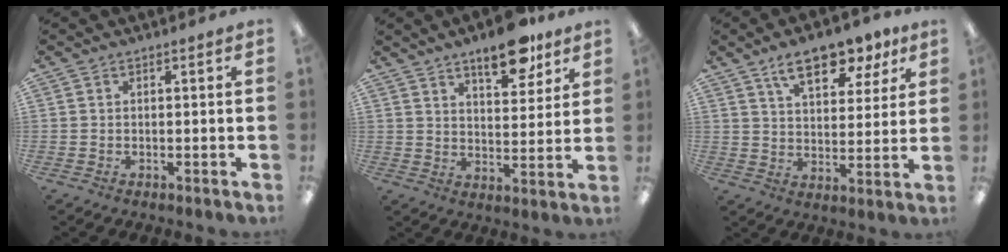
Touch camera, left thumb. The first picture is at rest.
{"total": 11.4, "force": [8.2, 4.2, 6.6], "torque": [-0.084, -0.043, 0.138]}
{"total": 11.9, "force": [8.3, 5.3, 6.7], "torque": [-0.094, -0.036, 0.144]}